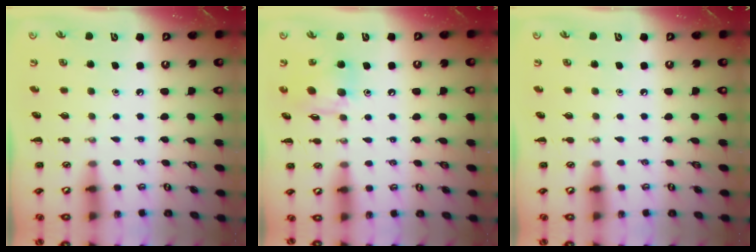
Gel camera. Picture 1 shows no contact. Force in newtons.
{"total": 11.0, "press": 10.7, "slide": 2.3}
{"total": 0.0}